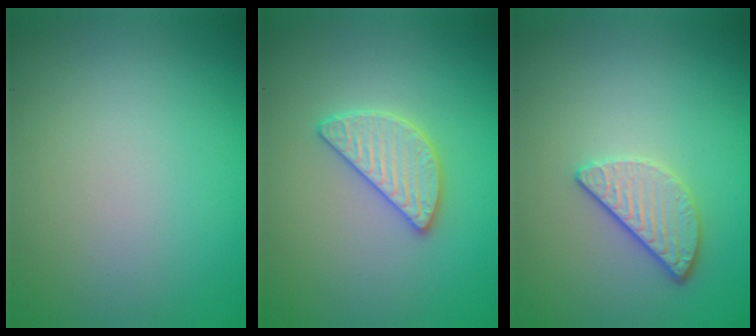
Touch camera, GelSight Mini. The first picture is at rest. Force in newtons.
{"total": 2.6, "press": 2.6, "slide": 0.2}
{"total": 2.6, "press": 2.3, "slide": 1.3}